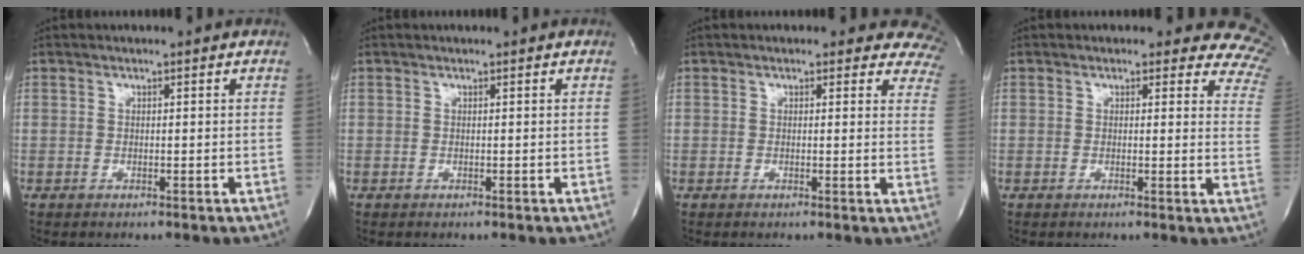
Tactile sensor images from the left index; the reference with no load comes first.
{"total": 0.0}
{"total": 7.6, "force": [6.5, 3.7, 1.5], "torque": [0.027, -0.010, 0.029]}
{"total": 9.2, "force": [7.5, 4.6, 2.9], "torque": [0.013, -0.018, 0.035]}